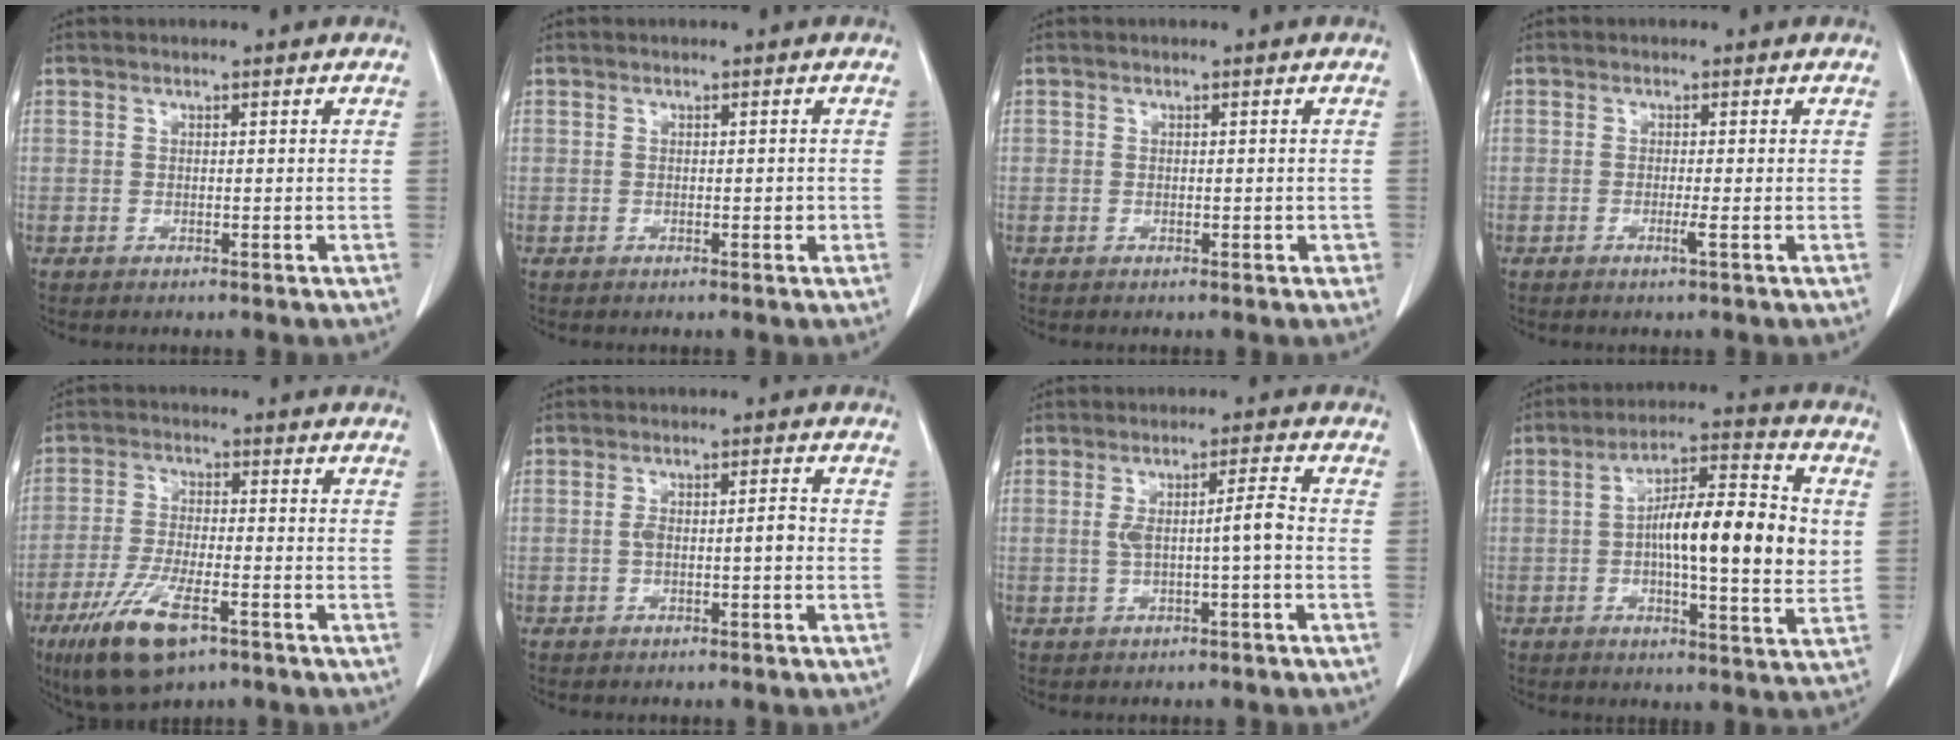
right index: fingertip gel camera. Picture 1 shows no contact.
{"total": 0.8, "force": [-0.2, 0.5, 0.7], "torque": [-0.010, 0.002, -0.002]}
{"total": 1.2, "force": [-0.3, 1.1, 0.6], "torque": [-0.004, 0.012, -0.003]}
{"total": 1.3, "force": [-0.5, -0.3, 1.1], "torque": [-0.020, -0.002, -0.010]}
{"total": 11.1, "force": [-6.3, 3.3, 8.5], "torque": [-0.173, -0.018, -0.106]}
{"total": 3.6, "force": [-0.7, 1.0, 3.4], "torque": [-0.062, 0.013, -0.007]}
{"total": 4.7, "force": [-0.6, 0.1, 4.6], "torque": [-0.081, 0.016, -0.003]}
{"total": 15.4, "force": [0.8, 3.3, 15.1], "torque": [-0.244, 0.017, 0.003]}